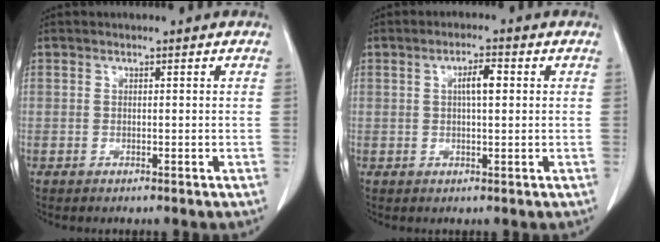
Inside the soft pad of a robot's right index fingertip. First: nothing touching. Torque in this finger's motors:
{"motor_torque": [0.34, 0.05, 0.07, 0.05]}